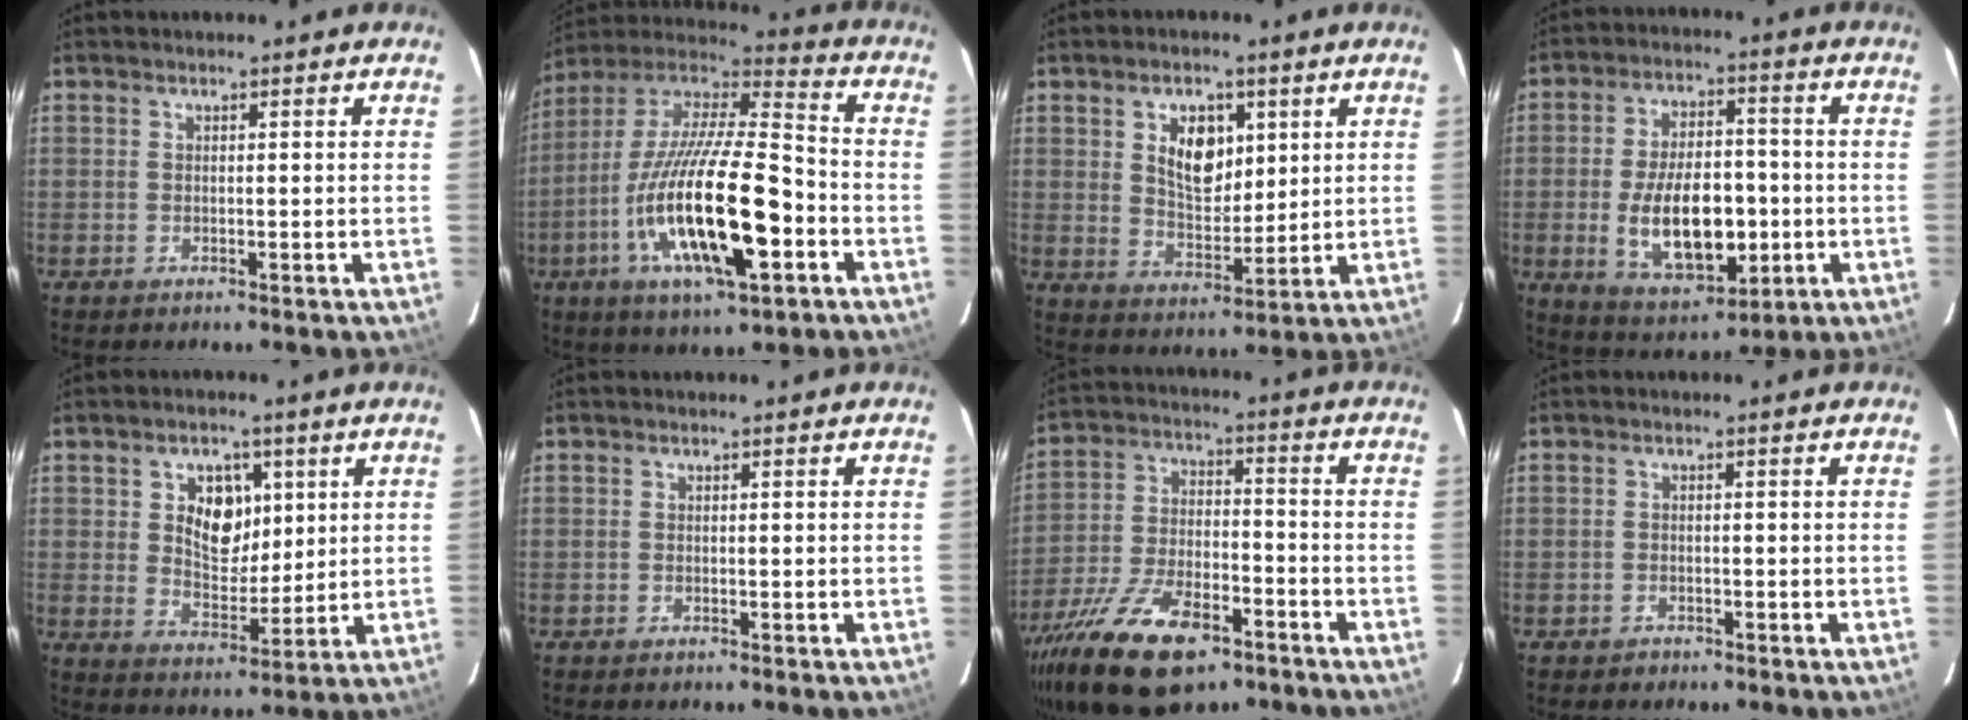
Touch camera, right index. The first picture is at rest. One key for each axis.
{"total": 24.6, "fx": -8.4, "fy": 6.8, "fz": 22.2, "tx": -0.414, "ty": -0.033, "tz": -0.153}
{"total": 8.8, "fx": 3.2, "fy": 5.5, "fz": 6.1, "tx": -0.100, "ty": 0.003, "tz": 0.062}
{"total": 15.8, "fx": -2.9, "fy": 8.1, "fz": 13.3, "tx": -0.249, "ty": 0.000, "tz": -0.027}
{"total": 8.5, "fx": 2.7, "fy": 5.9, "fz": 5.5, "tx": -0.091, "ty": 0.003, "tz": 0.051}
{"total": 0.0}
{"total": 18.9, "fx": -12.0, "fy": 7.9, "fz": 12.3, "tx": -0.257, "ty": -0.036, "tz": -0.208}
{"total": 1.2, "fx": -0.9, "fy": 0.9, "fz": 0.1, "tx": -0.002, "ty": 0.005, "tz": -0.011}